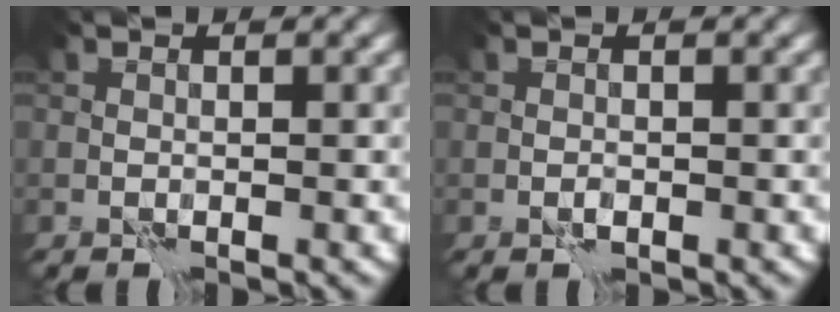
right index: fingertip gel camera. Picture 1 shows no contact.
{"total": 0.6, "force": [-0.1, 0.3, 0.5], "torque": [-0.009, 0.000, -0.002]}